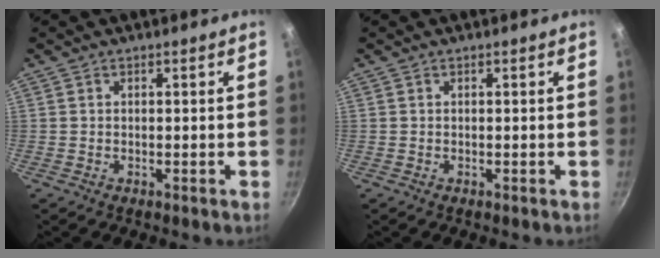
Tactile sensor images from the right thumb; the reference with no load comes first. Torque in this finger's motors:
{"motor_torque": [-0.07, -0.08, 0.11, 0.09, 0.02]}